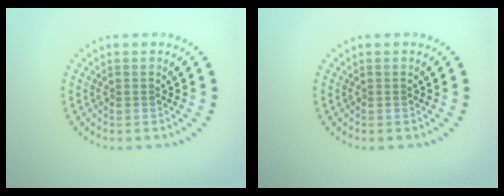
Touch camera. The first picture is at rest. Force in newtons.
{"total": 0.0}